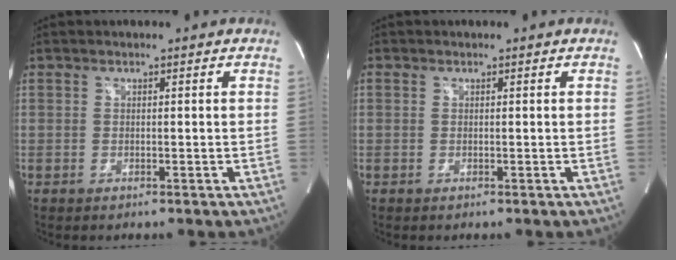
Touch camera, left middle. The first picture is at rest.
{"total": 0.0}